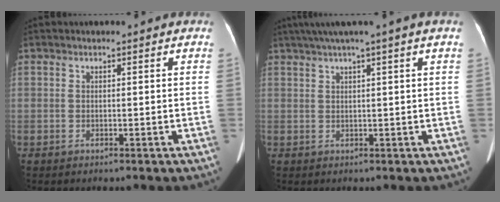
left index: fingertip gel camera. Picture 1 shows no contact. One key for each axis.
{"total": 5.3, "fx": 3.5, "fy": -1.4, "fz": 3.7, "tx": -0.062, "ty": 0.022, "tz": 0.061}